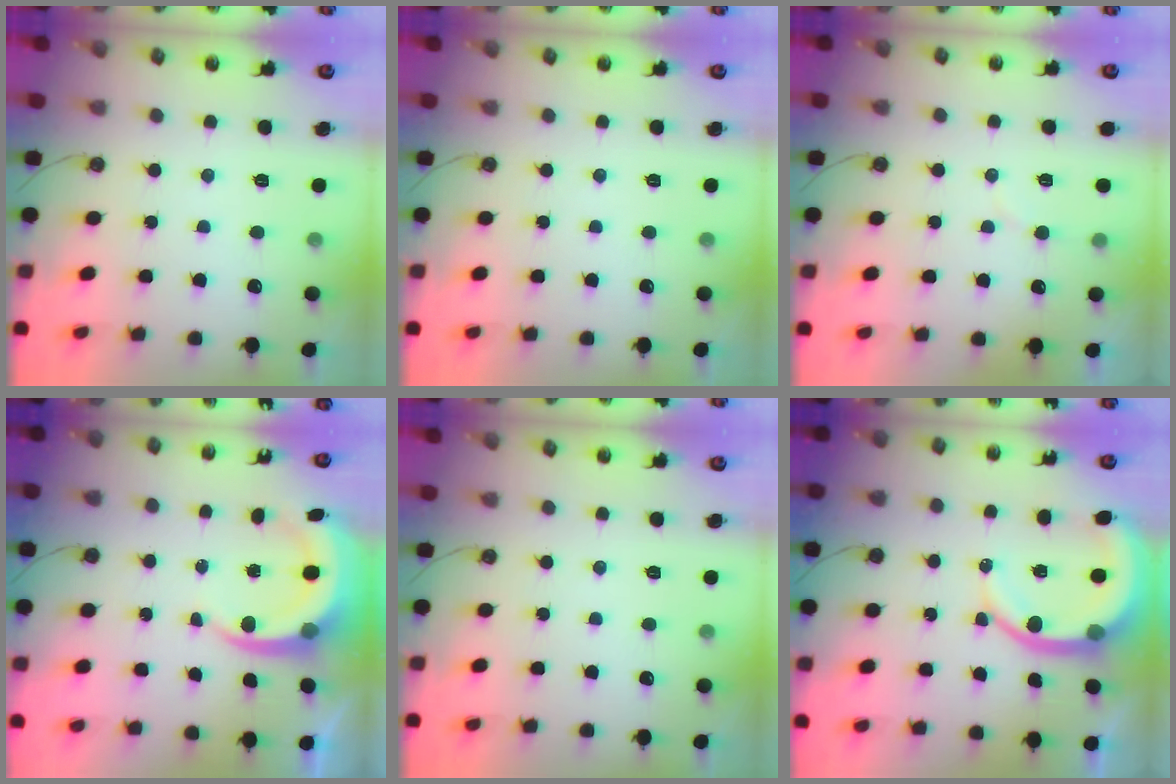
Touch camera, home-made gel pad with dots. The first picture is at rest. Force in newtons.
{"total": 0.0}
{"total": 3.6, "press": 3.6, "slide": 0.3}
{"total": 7.6, "press": 7.5, "slide": 1.4}
{"total": 0.0}
{"total": 10.7, "press": 10.6, "slide": 1.5}